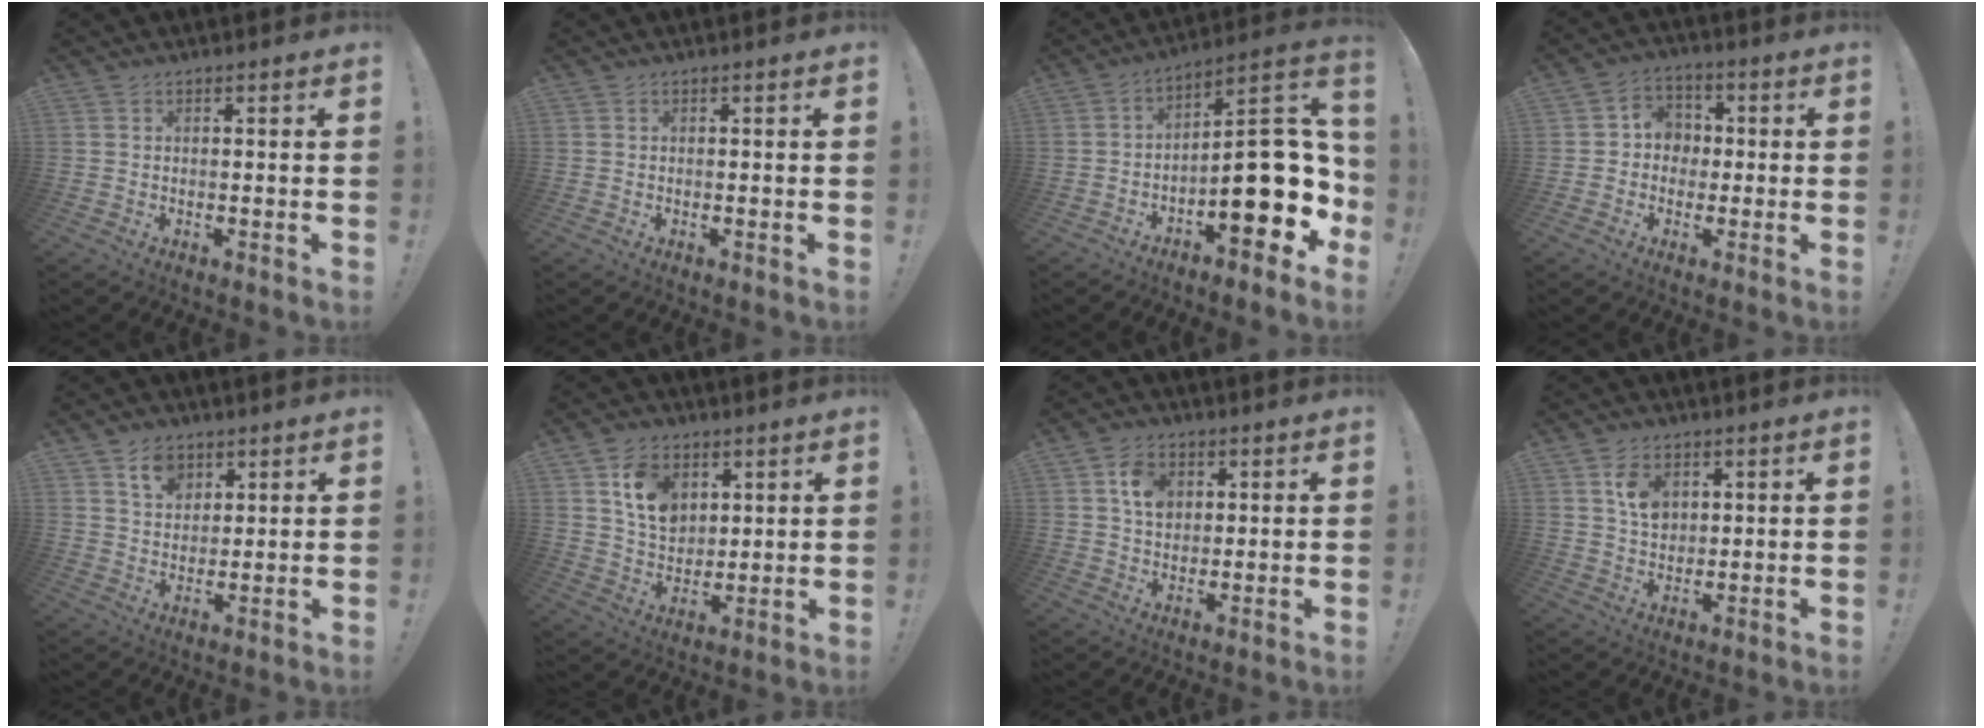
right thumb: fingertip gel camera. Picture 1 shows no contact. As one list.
[{"total": 0.0}, {"total": 18.9, "force": [-3.5, 8.8, 16.4], "torque": [-0.202, 0.022, -0.045]}, {"total": 6.8, "force": [-0.9, 6.4, 2.0], "torque": [-0.034, 0.020, -0.011]}, {"total": 7.3, "force": [4.4, 5.0, 3.0], "torque": [-0.044, -0.016, 0.080]}, {"total": 11.5, "force": [5.3, 8.4, 5.7], "torque": [-0.094, -0.014, 0.105]}, {"total": 7.7, "force": [2.5, 5.9, 4.4], "torque": [-0.069, 0.006, 0.048]}, {"total": 6.7, "force": [2.5, 5.0, 3.8], "torque": [-0.049, -0.005, 0.045]}]